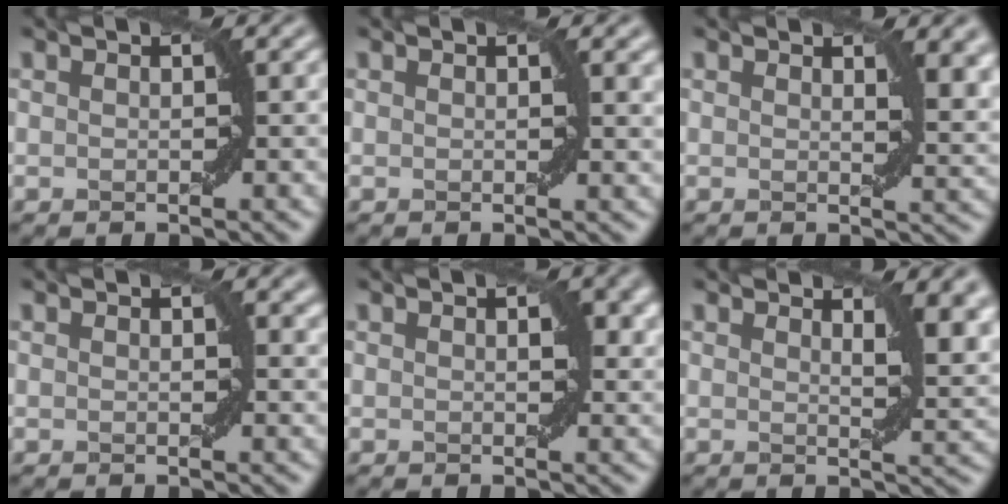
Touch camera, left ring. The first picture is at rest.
{"total": 0.9, "force": [0.4, 0.1, 0.8], "torque": [-0.009, -0.002, 0.006]}
{"total": 3.4, "force": [1.7, 1.2, 2.7], "torque": [-0.032, -0.005, 0.030]}
{"total": 1.0, "force": [0.5, 0.5, 0.7], "torque": [-0.002, -0.004, 0.008]}
{"total": 2.1, "force": [0.6, 1.1, 1.7], "torque": [-0.016, -0.001, 0.011]}
{"total": 4.4, "force": [2.4, 1.4, 3.4], "torque": [-0.039, -0.002, 0.039]}